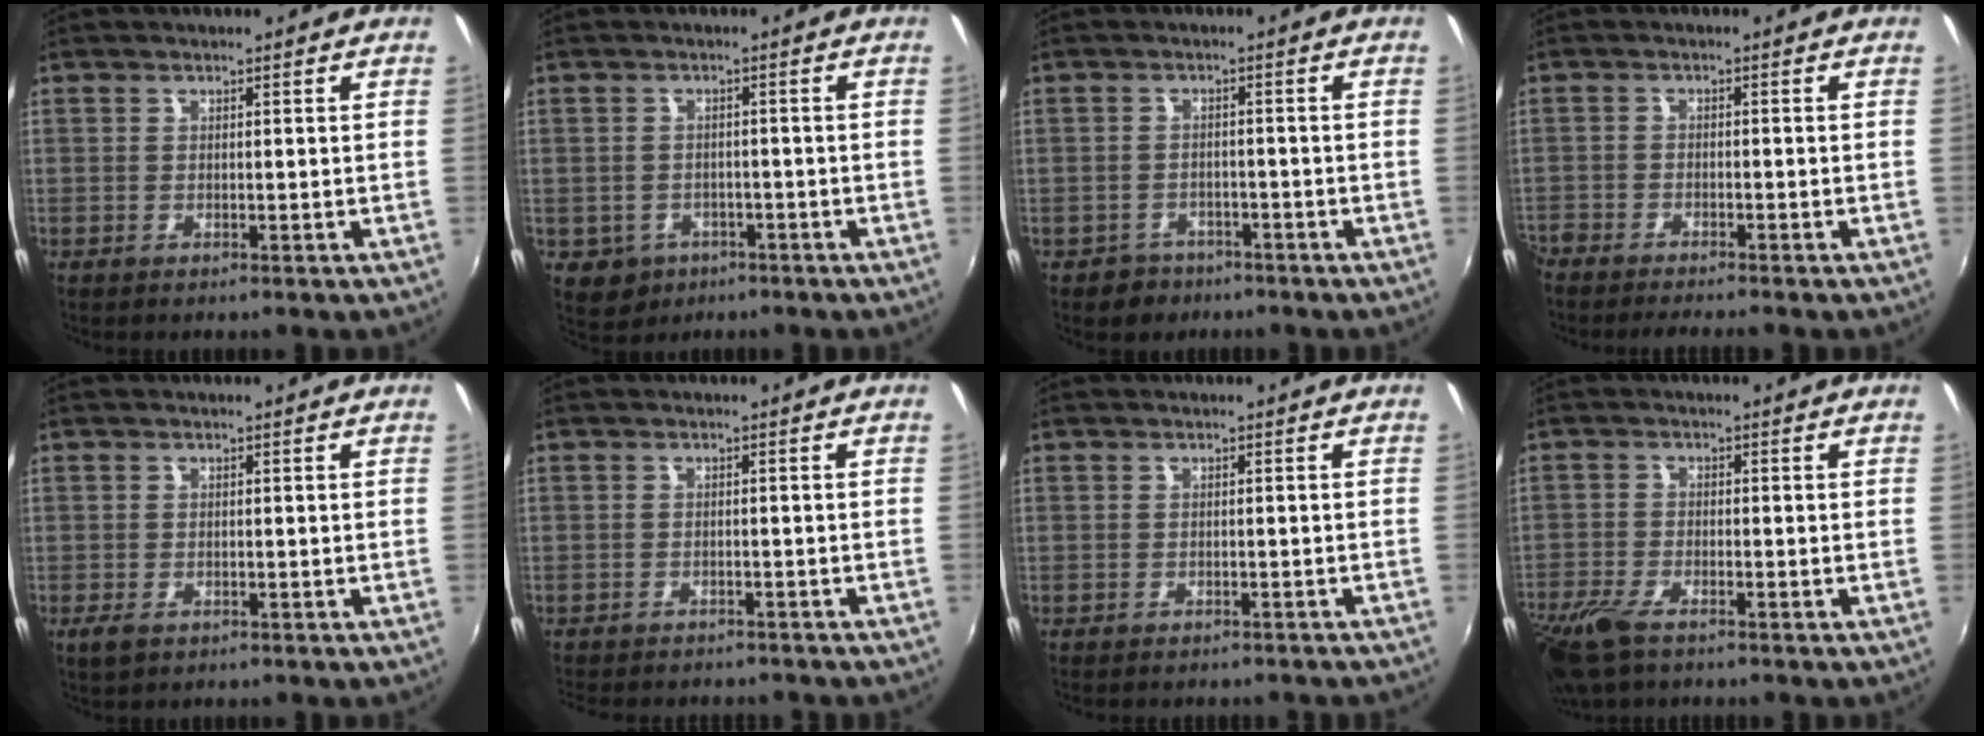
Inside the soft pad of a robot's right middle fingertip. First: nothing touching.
{"total": 5.7, "force": [-2.4, 4.9, 1.7], "torque": [-0.048, -0.002, -0.025]}
{"total": 4.1, "force": [-2.9, 2.9, 0.4], "torque": [-0.025, 0.006, -0.043]}
{"total": 7.0, "force": [-6.4, 1.2, 2.7], "torque": [-0.083, -0.020, -0.112]}
{"total": 2.3, "force": [-1.3, 1.1, 1.5], "torque": [-0.029, -0.005, -0.022]}
{"total": 7.9, "force": [-7.1, 2.0, 2.8], "torque": [-0.069, -0.015, -0.101]}
{"total": 5.7, "force": [-5.2, 1.4, 2.1], "torque": [-0.048, -0.015, -0.064]}
{"total": 10.1, "force": [-7.2, 3.4, 6.2], "torque": [-0.159, -0.039, -0.140]}